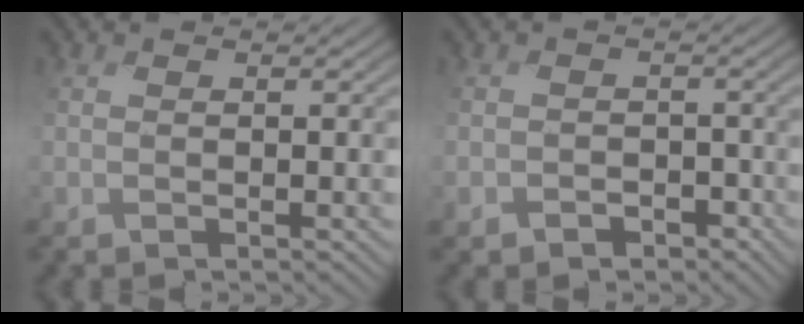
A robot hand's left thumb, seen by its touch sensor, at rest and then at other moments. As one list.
[{"total": 2.7, "force": [-1.6, 2.1, -0.4], "torque": [0.011, -0.006, -0.038]}]